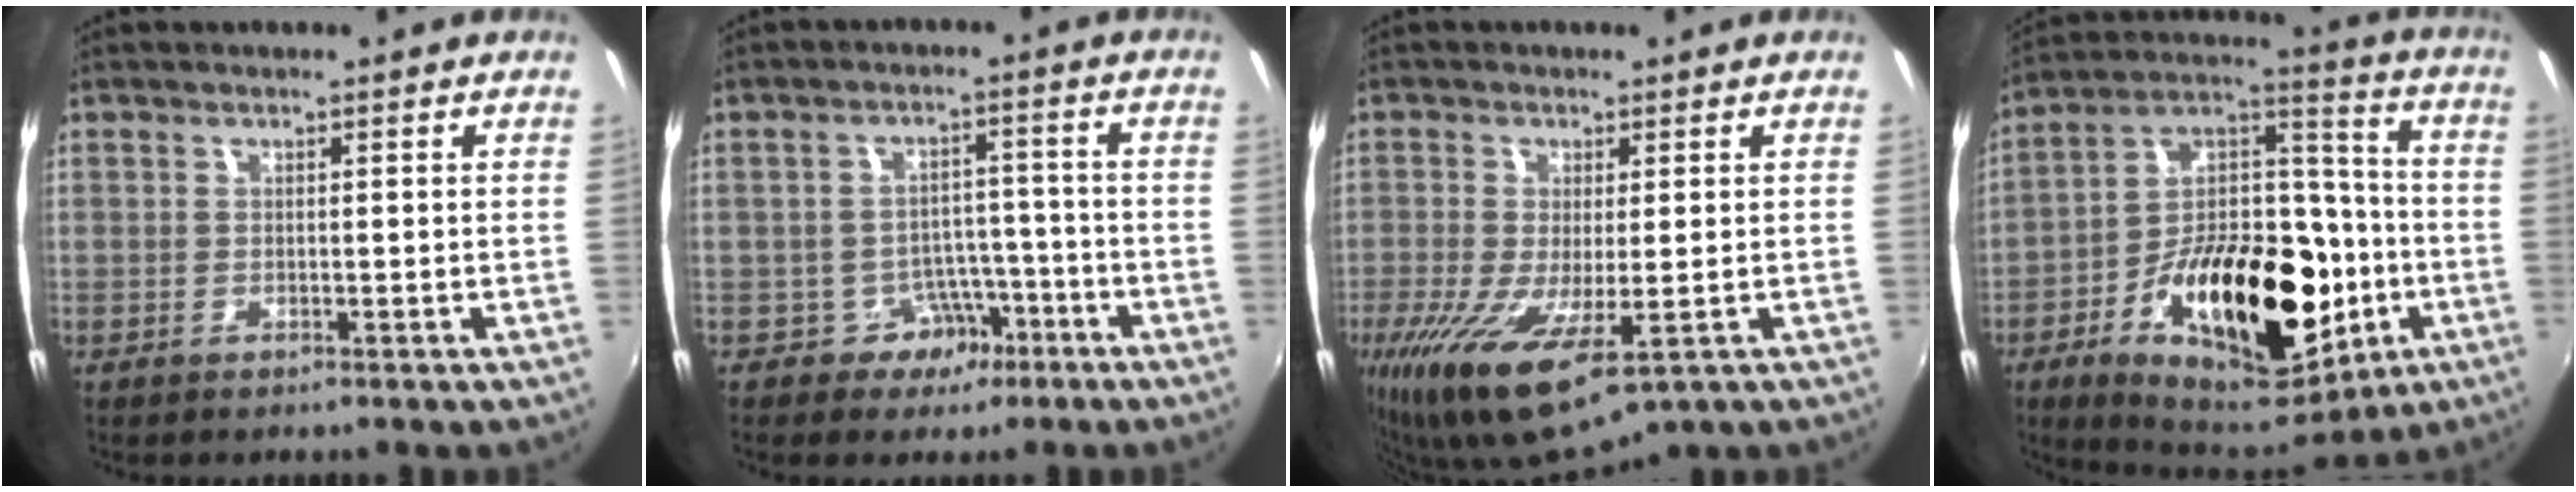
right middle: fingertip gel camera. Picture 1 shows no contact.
{"total": 5.8, "force": [-3.4, 4.5, 1.4], "torque": [-0.031, 0.019, -0.039]}
{"total": 12.1, "force": [-5.0, 4.3, 10.2], "torque": [-0.213, -0.049, -0.082]}
{"total": 27.8, "force": [-9.4, 14.7, 21.6], "torque": [-0.364, 0.023, -0.127]}